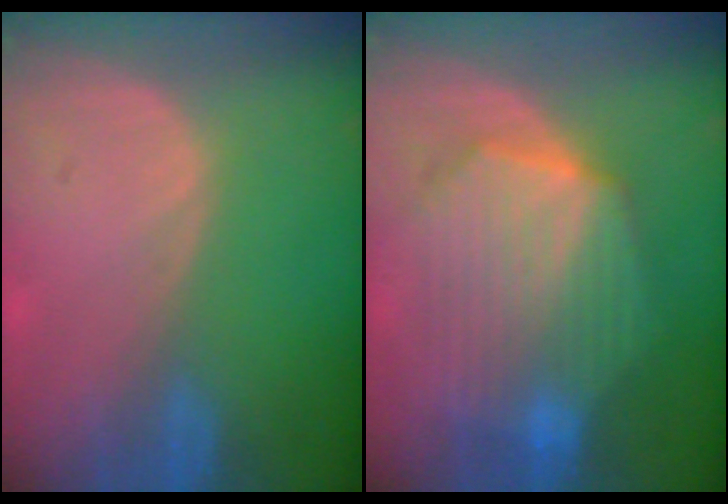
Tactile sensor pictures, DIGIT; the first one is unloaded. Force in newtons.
{"total": 10.9, "press": 10.9, "slide": 0.7}